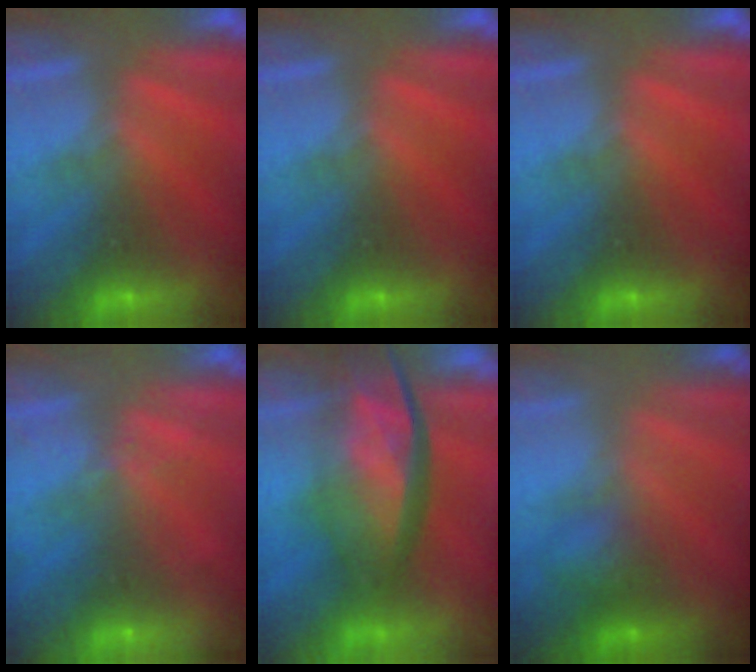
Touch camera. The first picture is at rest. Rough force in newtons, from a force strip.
{"total": 0.0}
{"total": 0.0}
{"total": 2.2}
{"total": 10.6}
{"total": 2.8}